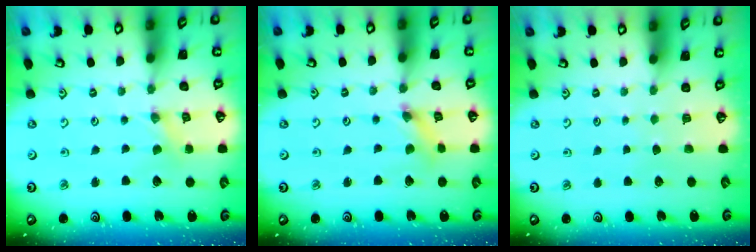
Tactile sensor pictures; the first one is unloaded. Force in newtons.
{"total": 2.5, "press": 2.5, "slide": 0.1}
{"total": 0.6, "press": 0.6, "slide": 0.1}